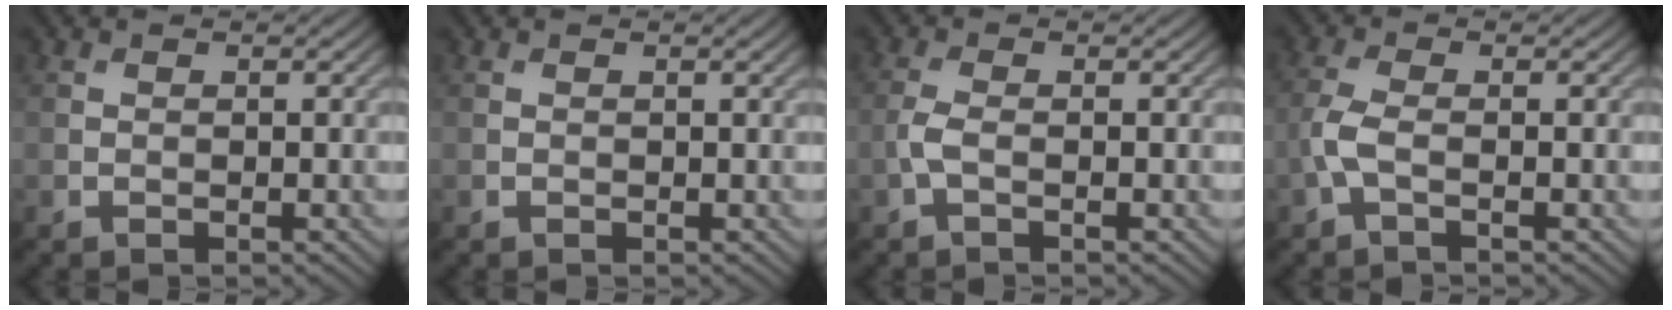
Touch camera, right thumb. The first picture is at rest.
{"total": 0.0}
{"total": 1.9, "force": [-0.6, 0.6, 1.7], "torque": [-0.045, 0.003, -0.018]}
{"total": 2.8, "force": [-0.9, 0.9, 2.5], "torque": [-0.069, 0.003, -0.029]}